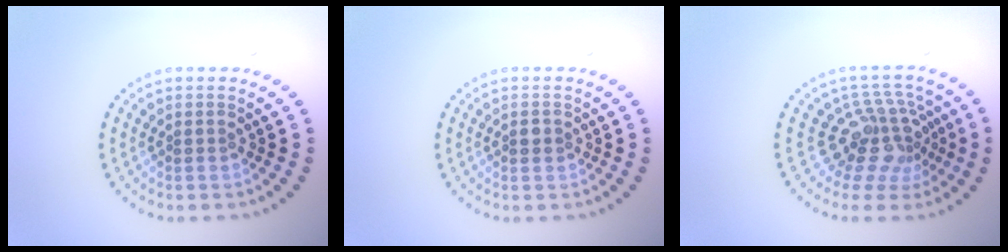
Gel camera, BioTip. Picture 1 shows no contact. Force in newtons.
{"total": 1.1, "press": 1.1, "slide": 0.0}
{"total": 4.6, "press": 3.2, "slide": 3.3}